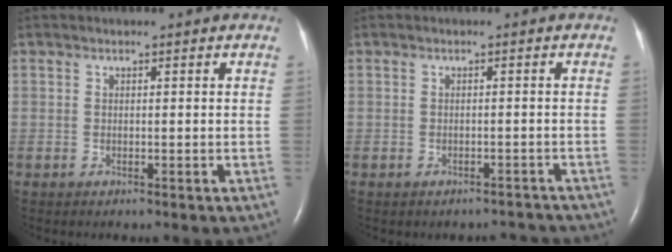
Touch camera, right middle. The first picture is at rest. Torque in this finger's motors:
{"motor_torque": [0.04, -0.04, 0.05, 0.02]}